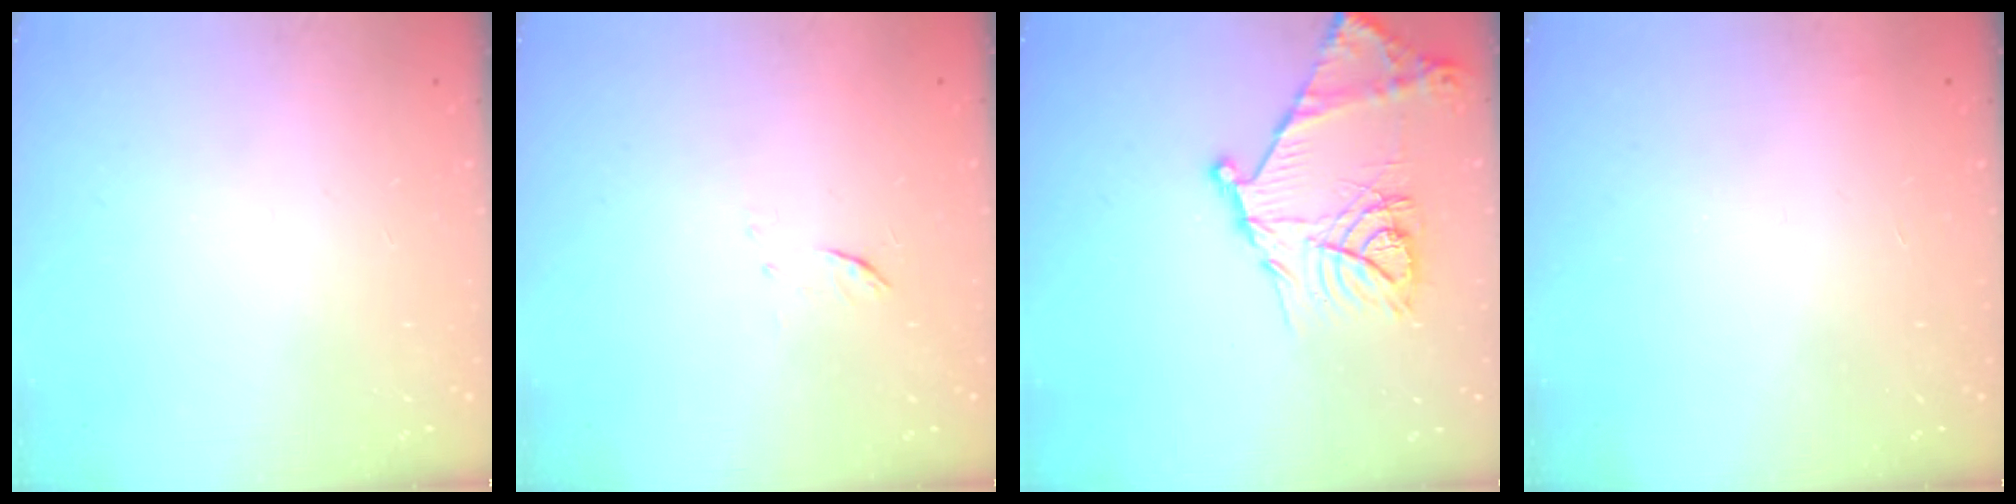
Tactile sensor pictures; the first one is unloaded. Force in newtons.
{"total": 5.2, "press": 5.1, "slide": 0.7}
{"total": 18.7, "press": 18.6, "slide": 1.4}
{"total": 3.6, "press": 3.6, "slide": 0.1}